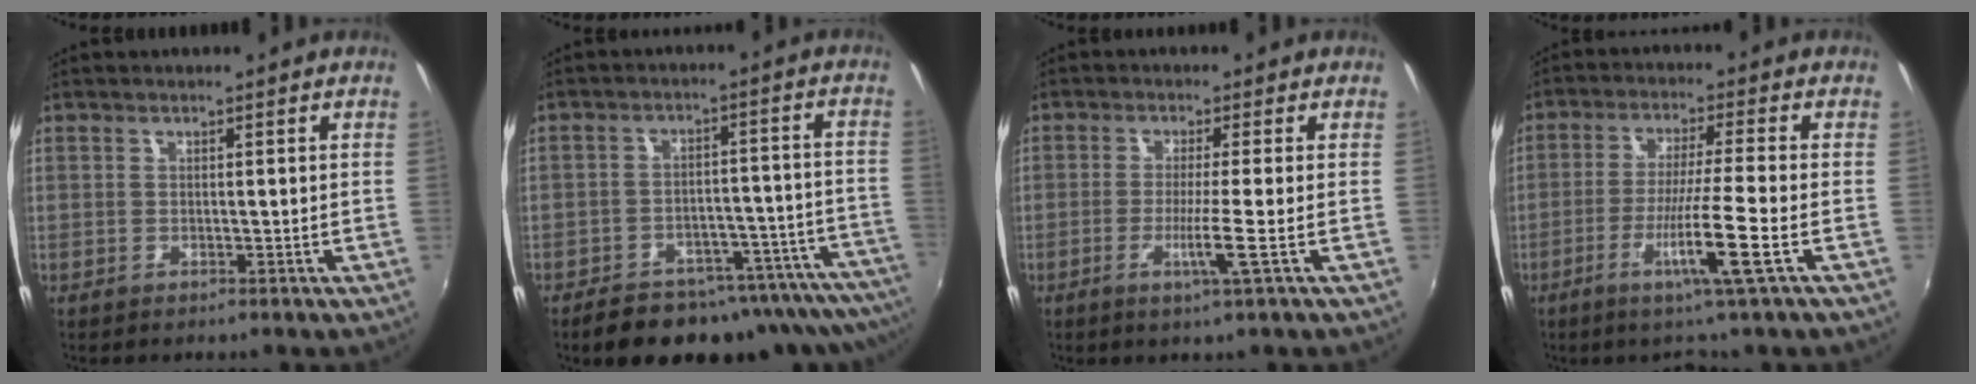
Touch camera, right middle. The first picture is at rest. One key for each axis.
{"total": 20.4, "fx": -17.8, "fy": 6.0, "fz": 7.9, "tx": -0.112, "ty": -0.001, "tz": -0.222}
{"total": 4.7, "fx": -1.6, "fy": -1.4, "fz": 4.2, "tx": -0.084, "ty": -0.016, "tz": -0.034}
{"total": 9.0, "fx": -4.1, "fy": -1.5, "fz": 7.9, "tx": -0.155, "ty": -0.016, "tz": -0.077}